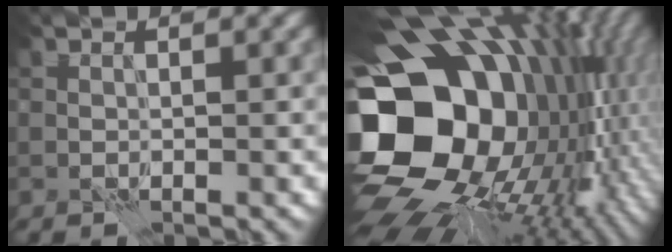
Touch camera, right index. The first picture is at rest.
{"total": 20.8, "force": [-1.3, 16.0, 13.3], "torque": [-0.277, -0.011, -0.012]}